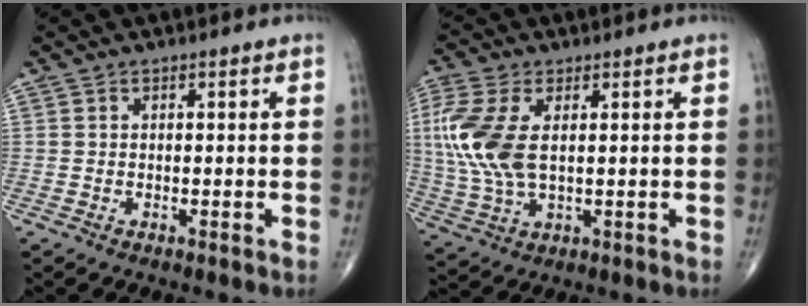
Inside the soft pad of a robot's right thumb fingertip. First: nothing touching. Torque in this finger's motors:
{"motor_torque": [1.68, 1.79, 1.43, 0.35, 0.40]}